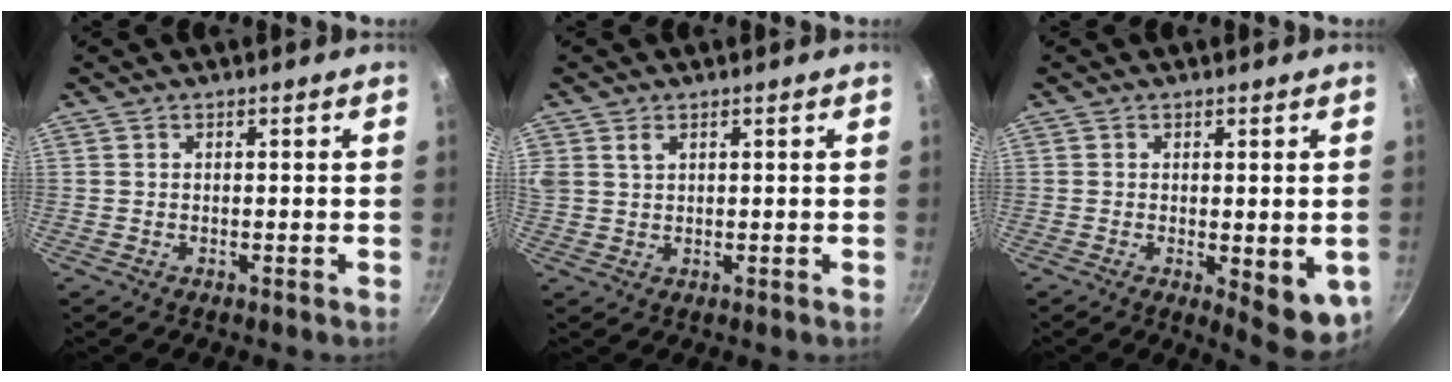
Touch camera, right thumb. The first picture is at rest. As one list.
[{"total": 3.3, "force": [1.7, 2.1, 1.9], "torque": [-0.031, 0.002, 0.037]}, {"total": 8.2, "force": [-1.3, 3.0, 7.5], "torque": [-0.076, -0.008, -0.008]}]